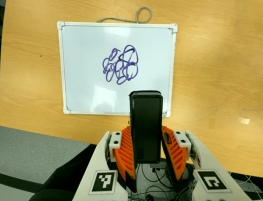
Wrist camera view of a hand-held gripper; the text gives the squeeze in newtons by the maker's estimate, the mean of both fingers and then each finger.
{"total": 4.9, "left": 3.4, "right": 6.5}